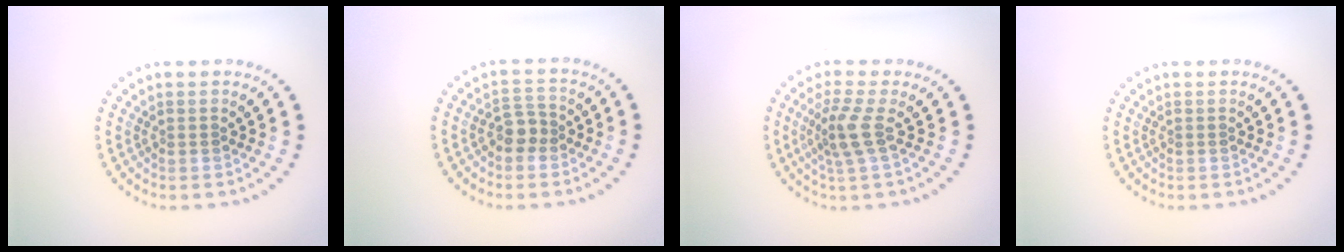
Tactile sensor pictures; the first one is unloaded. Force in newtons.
{"total": 2.0, "press": 1.8, "slide": 0.9}
{"total": 2.8, "press": 2.1, "slide": 1.8}
{"total": 0.0}